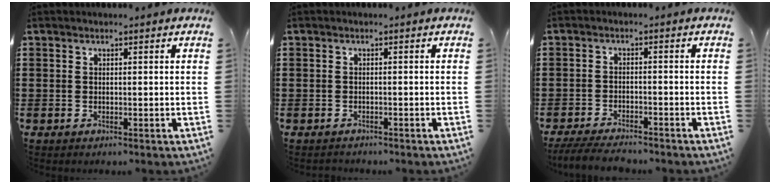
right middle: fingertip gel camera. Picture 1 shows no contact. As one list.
[{"total": 0.9, "force": [-0.9, 0.2, -0.1], "torque": [-0.001, 0.001, -0.019]}, {"total": 4.0, "force": [-3.8, 0.4, 1.2], "torque": [-0.025, -0.005, -0.076]}]